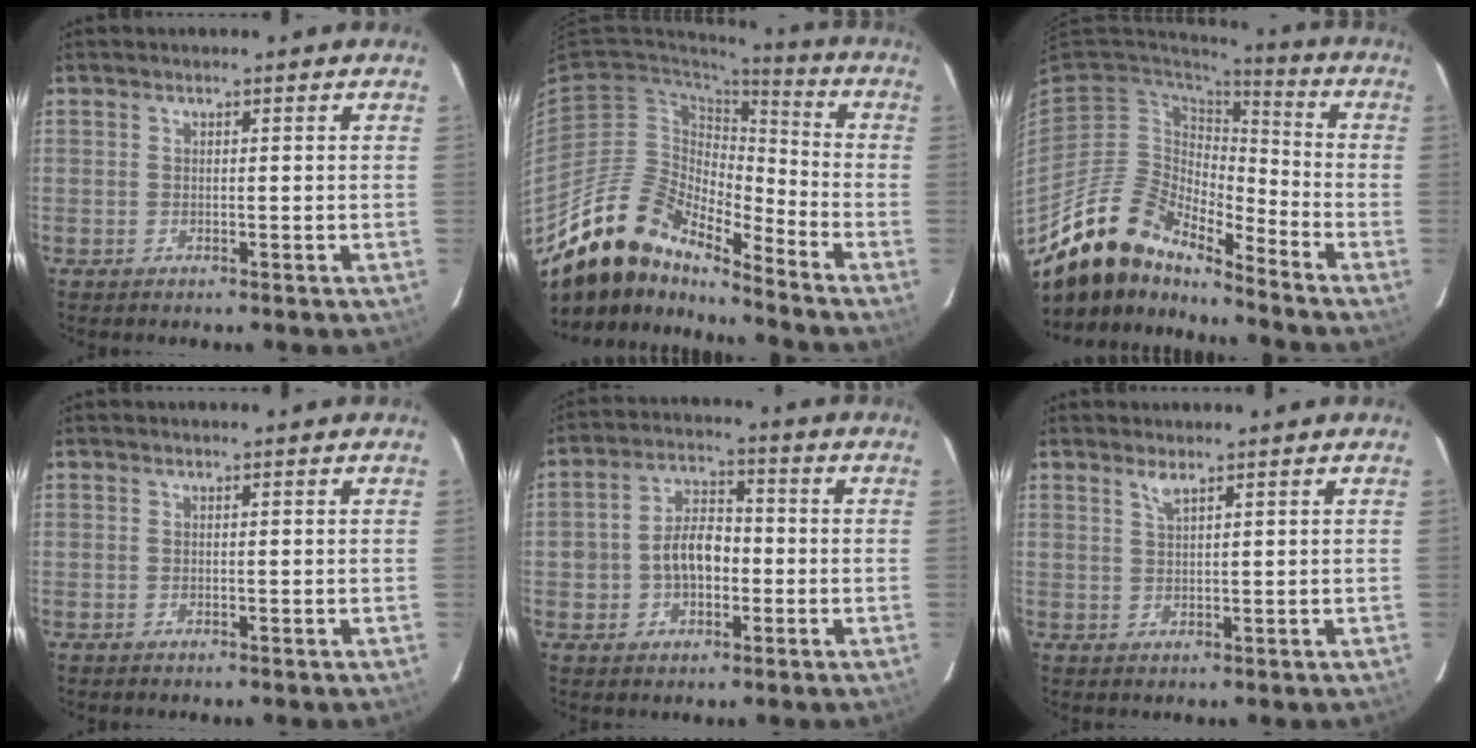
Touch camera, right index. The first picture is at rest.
{"total": 17.6, "force": [-15.2, 5.3, 7.0], "torque": [-0.121, 0.003, -0.286]}
{"total": 16.5, "force": [-14.5, 4.8, 6.1], "torque": [-0.113, -0.001, -0.276]}
{"total": 0.0}
{"total": 7.8, "force": [-1.5, 5.4, 5.4], "torque": [-0.100, 0.023, -0.017]}
{"total": 1.8, "force": [1.4, 0.0, 1.1], "torque": [-0.023, 0.000, 0.026]}